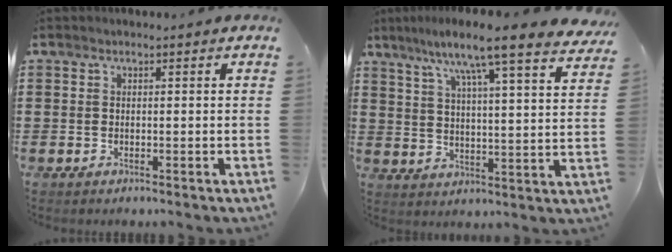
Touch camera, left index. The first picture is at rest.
{"total": 9.1, "force": [7.5, -0.6, 5.1], "torque": [-0.113, -0.051, 0.115]}